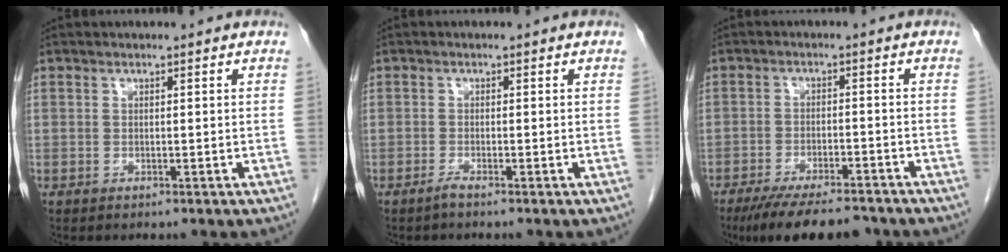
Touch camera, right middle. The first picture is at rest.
{"total": 1.0, "force": [-0.8, -0.2, 0.5], "torque": [-0.009, 0.000, -0.016]}
{"total": 12.1, "force": [-10.2, 2.4, 6.1], "torque": [-0.093, -0.014, -0.153]}